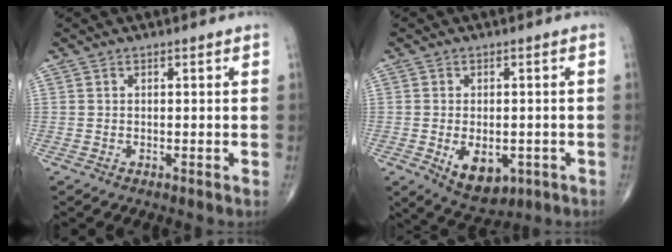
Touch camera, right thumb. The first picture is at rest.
{"total": 8.6, "force": [-2.6, 5.1, 6.3], "torque": [-0.082, -0.003, -0.025]}